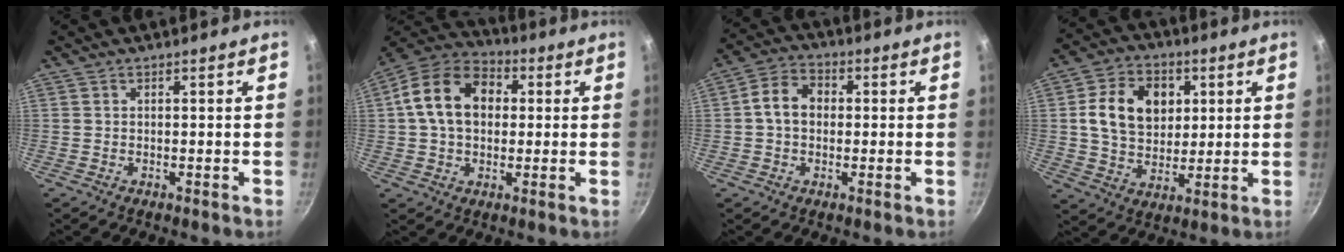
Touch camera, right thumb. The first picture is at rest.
{"total": 15.1, "force": [2.2, 11.0, 10.1], "torque": [-0.149, 0.028, 0.019]}
{"total": 7.3, "force": [0.4, 5.6, 4.6], "torque": [-0.063, 0.021, -0.009]}
{"total": 13.8, "force": [3.0, 10.5, 8.5], "torque": [-0.121, 0.001, 0.047]}